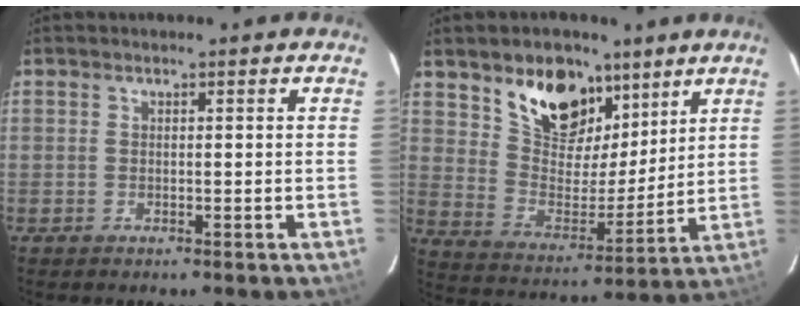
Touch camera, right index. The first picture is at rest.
{"total": 15.4, "force": [9.5, 9.1, 7.9], "torque": [-0.146, 0.007, 0.175]}